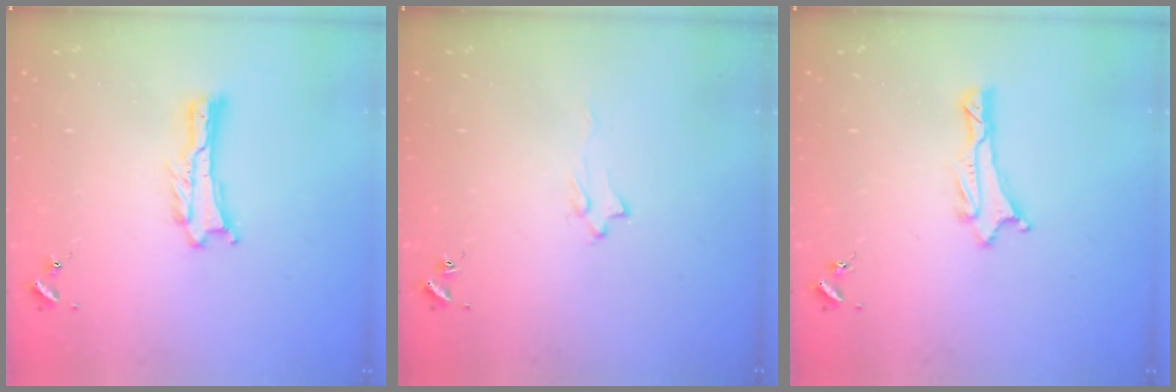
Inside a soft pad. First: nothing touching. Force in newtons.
{"total": 1.6, "press": 1.5, "slide": 0.2}
{"total": 1.0, "press": 1.0, "slide": 0.2}